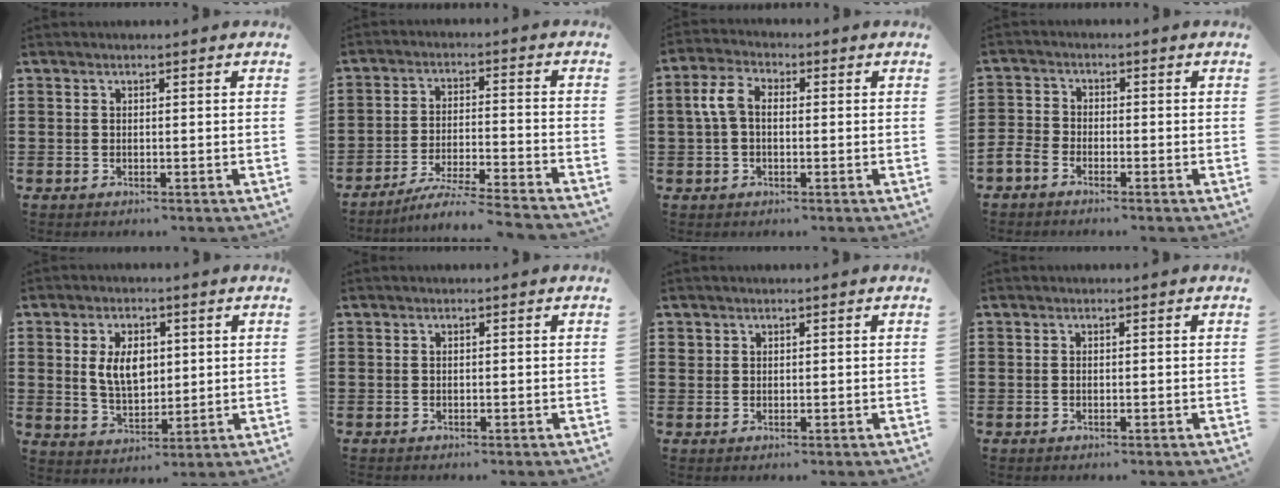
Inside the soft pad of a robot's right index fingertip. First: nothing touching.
{"total": 5.6, "force": [-5.2, -0.6, 1.9], "torque": [-0.045, -0.019, -0.105]}
{"total": 4.9, "force": [0.0, 3.0, 3.9], "torque": [-0.101, 0.003, -0.007]}
{"total": 2.3, "force": [-2.0, 0.9, 0.5], "torque": [-0.026, -0.001, -0.046]}
{"total": 6.6, "force": [1.4, 3.9, 5.2], "torque": [-0.109, 0.006, 0.021]}
{"total": 0.0}
{"total": 0.9, "force": [0.6, 0.7, 0.1], "torque": [-0.003, 0.002, 0.013]}
{"total": 0.0}